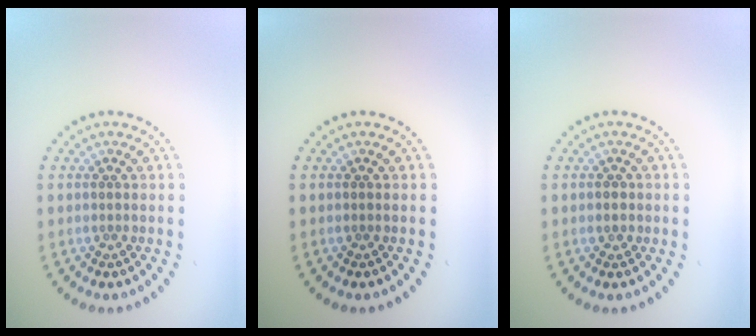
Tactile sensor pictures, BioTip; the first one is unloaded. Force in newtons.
{"total": 0.0}
{"total": 1.1, "press": 1.0, "slide": 0.4}